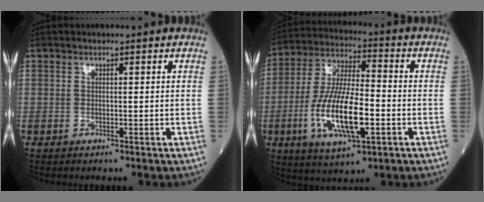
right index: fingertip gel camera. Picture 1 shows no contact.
{"total": 15.2, "force": [-4.2, 4.2, 14.0], "torque": [-0.284, -0.006, -0.075]}